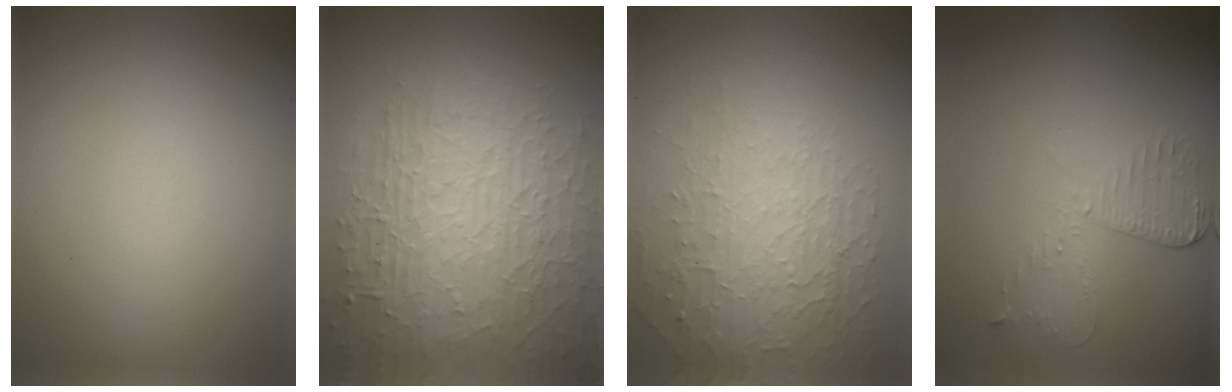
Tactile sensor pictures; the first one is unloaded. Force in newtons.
{"total": 8.8, "press": 6.2, "slide": 6.2}
{"total": 5.1, "press": 3.4, "slide": 3.7}
{"total": 2.7, "press": 2.4, "slide": 1.2}